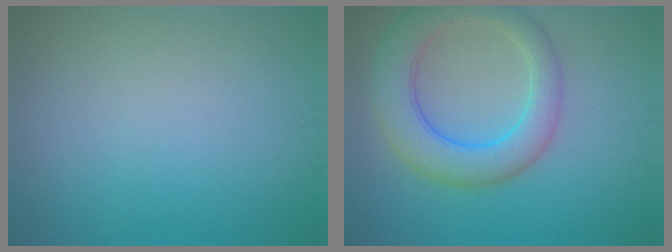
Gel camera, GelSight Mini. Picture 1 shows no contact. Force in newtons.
{"total": 6.3, "press": 6.2, "slide": 0.3}